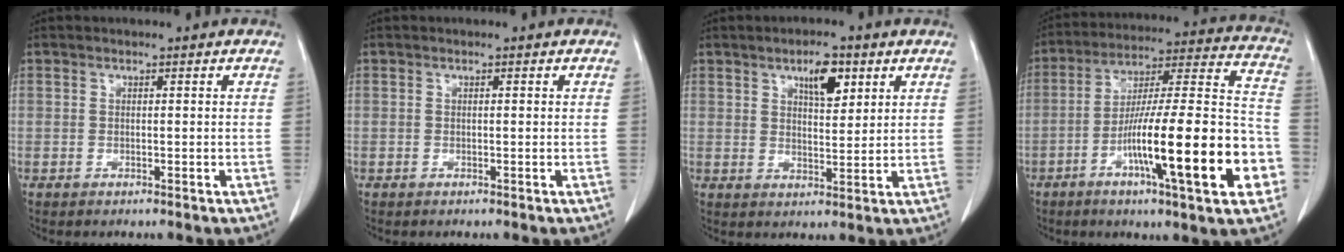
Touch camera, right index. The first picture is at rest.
{"total": 0.0}
{"total": 5.8, "force": [3.0, 2.1, 4.4], "torque": [-0.074, 0.001, 0.049]}
{"total": 23.2, "force": [-8.2, 2.1, 21.6], "torque": [-0.299, 0.003, -0.129]}